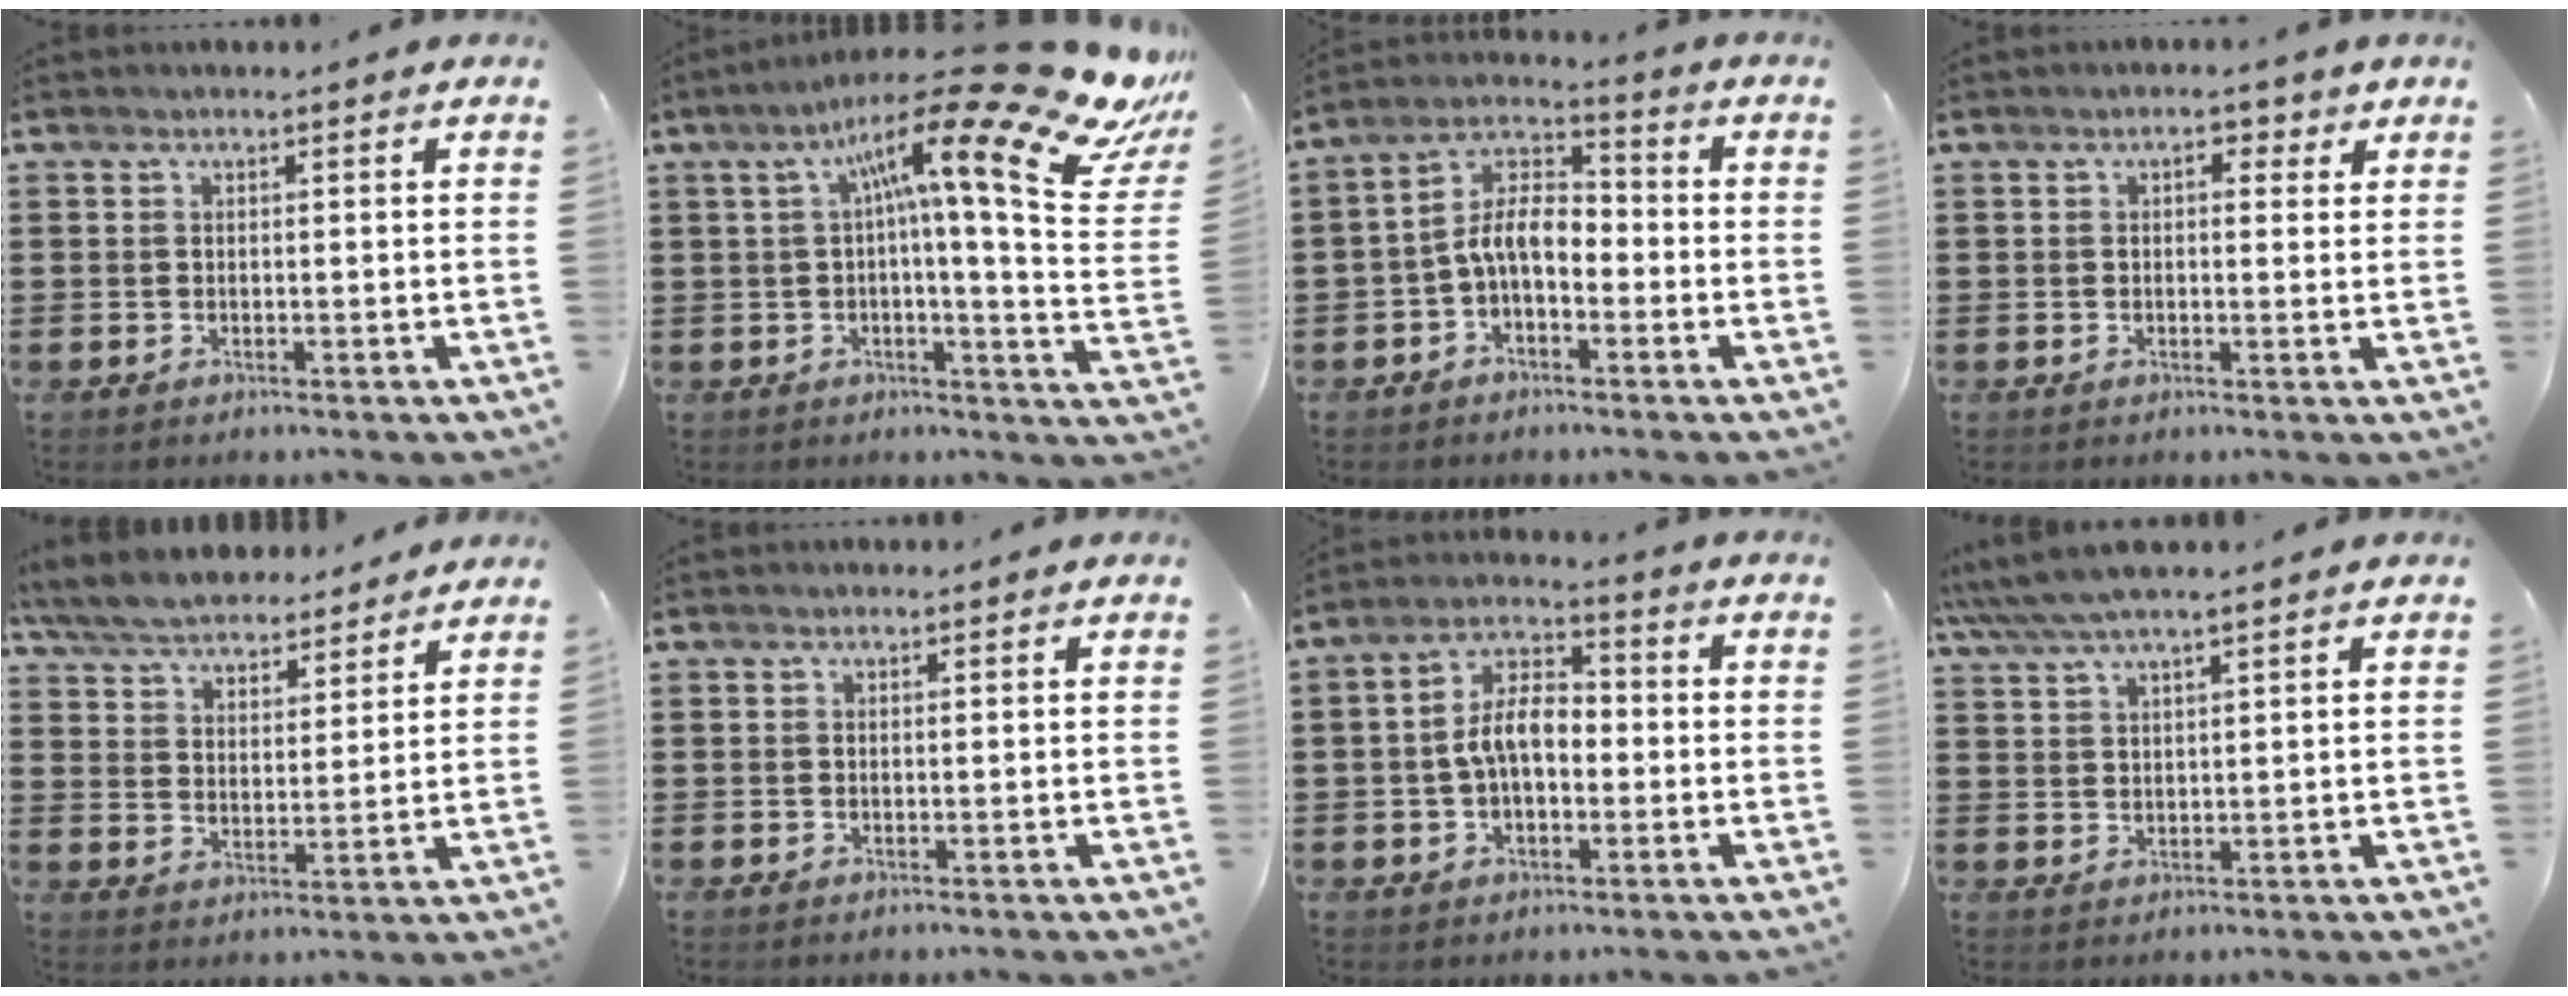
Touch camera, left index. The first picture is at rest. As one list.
[{"total": 18.1, "force": [10.2, 2.5, 14.8], "torque": [-0.256, -0.068, 0.156]}, {"total": 7.0, "force": [-1.8, 3.7, 5.7], "torque": [-0.141, 0.000, -0.046]}, {"total": 2.7, "force": [1.2, 1.4, 2.0], "torque": [-0.029, 0.005, 0.013]}, {"total": 6.1, "force": [5.9, 1.0, 1.2], "torque": [-0.052, -0.028, 0.105]}, {"total": 0.0}, {"total": 7.4, "force": [-0.5, 4.2, 6.0], "torque": [-0.133, 0.009, -0.016]}, {"total": 4.3, "force": [3.6, 0.3, 2.3], "torque": [-0.055, -0.006, 0.065]}]